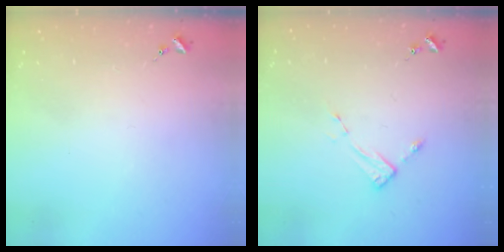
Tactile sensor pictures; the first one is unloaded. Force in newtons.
{"total": 3.8, "press": 3.8, "slide": 0.3}